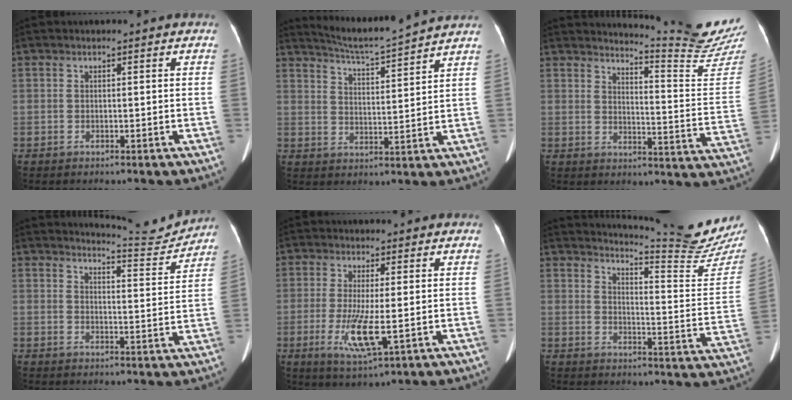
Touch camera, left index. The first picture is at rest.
{"total": 10.6, "force": [10.0, -1.4, 3.1], "torque": [-0.068, 0.000, 0.155]}
{"total": 15.8, "force": [15.4, -2.2, 2.5], "torque": [-0.041, -0.137, 0.177]}
{"total": 7.4, "force": [7.4, -0.7, -0.6], "torque": [-0.008, -0.031, 0.098]}
{"total": 7.4, "force": [-1.5, 1.1, 7.1], "torque": [-0.146, -0.021, -0.022]}
{"total": 18.3, "force": [17.5, -1.3, 5.1], "torque": [-0.087, -0.126, 0.209]}